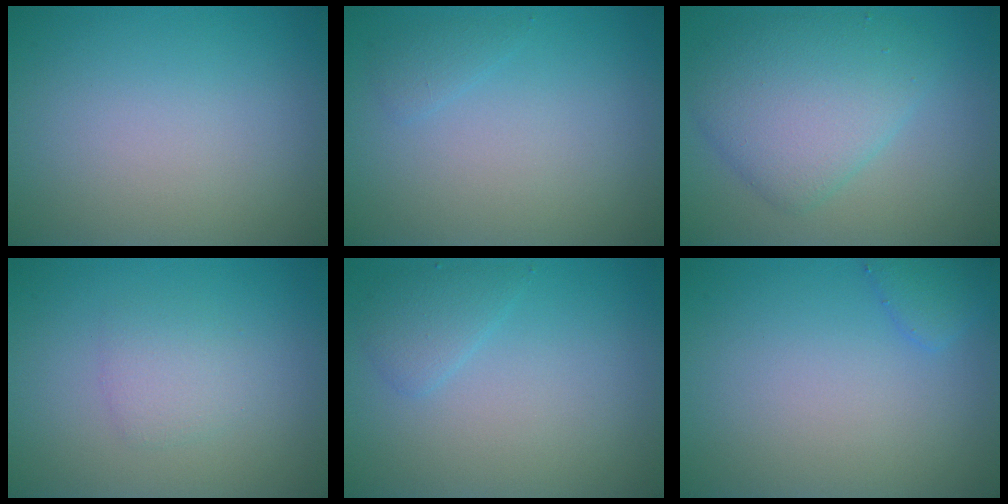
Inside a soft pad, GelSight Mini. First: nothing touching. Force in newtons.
{"total": 0.9, "press": 0.9, "slide": 0.1}
{"total": 5.8, "press": 5.8, "slide": 0.3}
{"total": 1.7, "press": 1.7, "slide": 0.0}
{"total": 1.7, "press": 1.7, "slide": 0.1}
{"total": 1.5, "press": 1.5, "slide": 0.1}